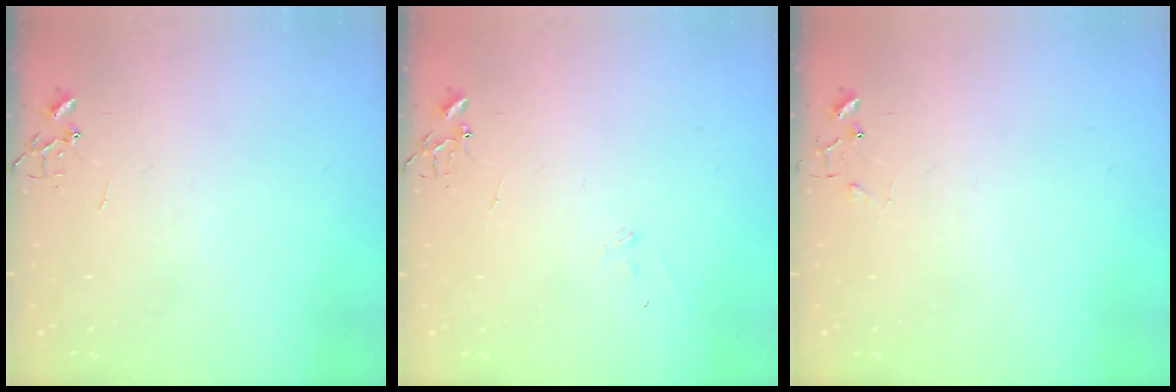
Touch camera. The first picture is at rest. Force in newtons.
{"total": 7.1, "press": 7.1, "slide": 0.7}
{"total": 5.7, "press": 5.7, "slide": 0.2}